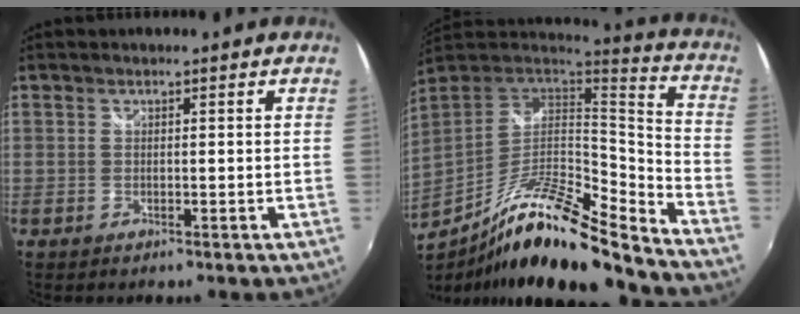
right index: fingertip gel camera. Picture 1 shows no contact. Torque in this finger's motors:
{"motor_torque": [0.52, -0.91, 0.42, 0.07]}